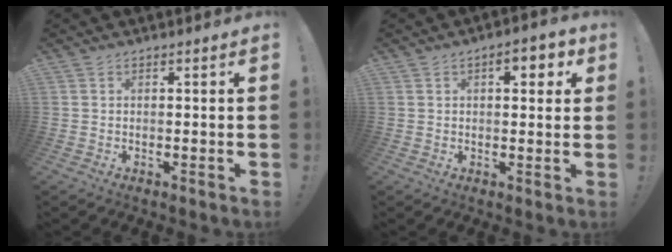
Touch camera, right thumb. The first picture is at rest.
{"total": 5.7, "force": [2.4, 2.7, 4.4], "torque": [-0.041, -0.008, 0.032]}